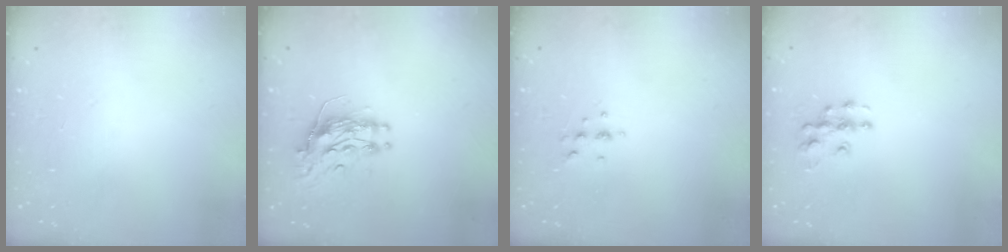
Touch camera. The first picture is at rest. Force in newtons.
{"total": 9.6, "press": 9.6, "slide": 0.3}
{"total": 3.8, "press": 3.6, "slide": 1.1}
{"total": 8.2, "press": 8.2, "slide": 0.4}